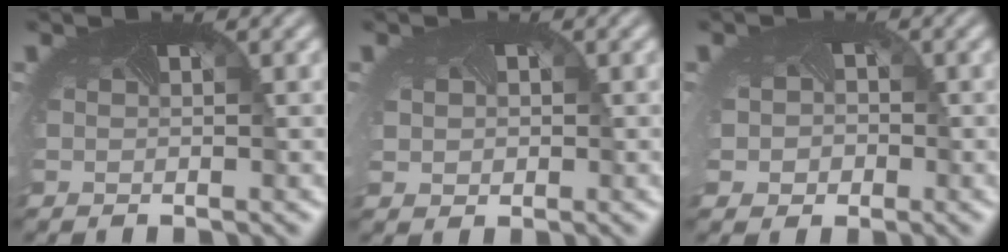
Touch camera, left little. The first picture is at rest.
{"total": 1.3, "force": [0.3, 1.2, 0.2], "torque": [-0.014, -0.008, 0.009]}
{"total": 3.6, "force": [-0.5, 3.2, 1.6], "torque": [-0.026, -0.012, -0.018]}